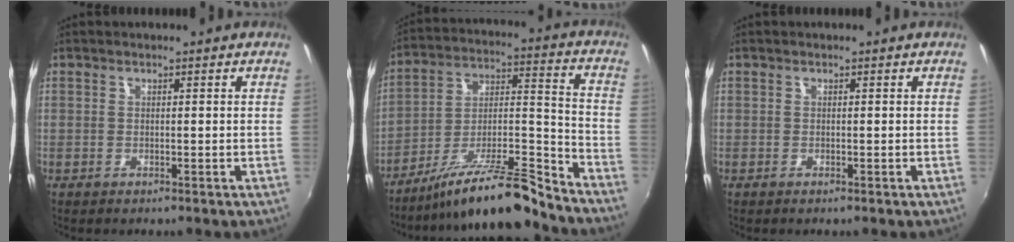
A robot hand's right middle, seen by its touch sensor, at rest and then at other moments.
{"total": 16.6, "force": [-13.9, 1.8, 8.8], "torque": [-0.141, 0.009, -0.235]}
{"total": 0.0}